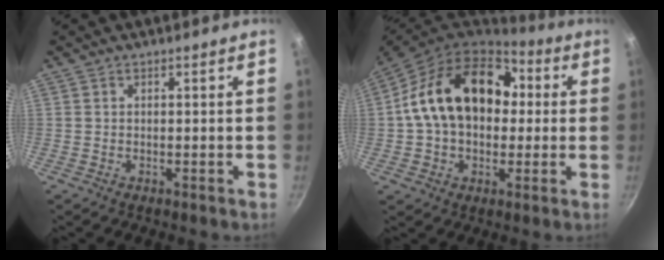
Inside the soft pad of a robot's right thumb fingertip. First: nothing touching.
{"total": 20.4, "force": [2.8, 14.5, 14.1], "torque": [-0.204, 0.038, 0.036]}